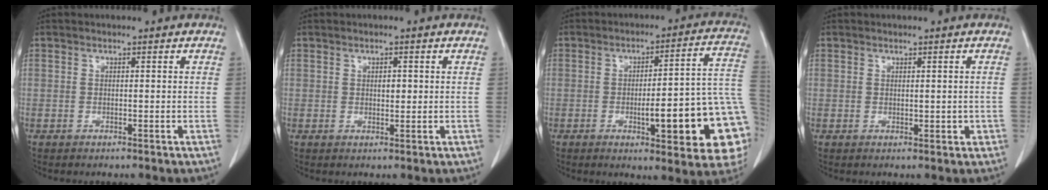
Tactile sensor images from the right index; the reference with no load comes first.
{"total": 1.5, "force": [0.2, 0.8, 1.3], "torque": [-0.020, 0.001, 0.004]}
{"total": 19.6, "force": [-4.3, 3.3, 18.8], "torque": [-0.154, 0.025, -0.043]}
{"total": 1.5, "force": [-0.1, 1.0, 1.1], "torque": [-0.012, 0.001, 0.003]}